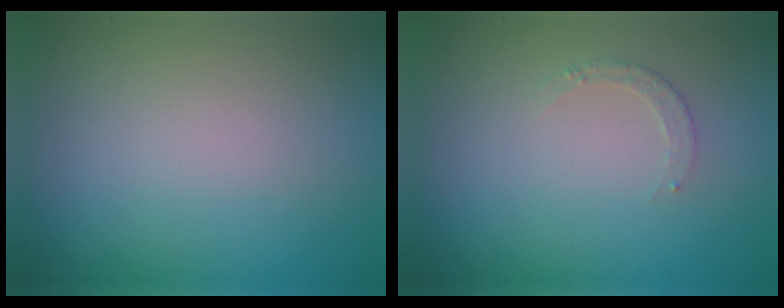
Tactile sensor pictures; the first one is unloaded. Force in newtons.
{"total": 1.3, "press": 1.2, "slide": 0.2}